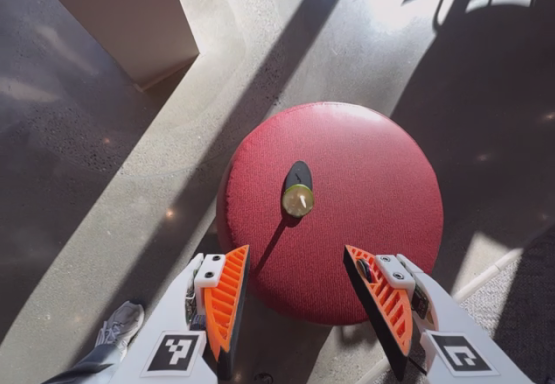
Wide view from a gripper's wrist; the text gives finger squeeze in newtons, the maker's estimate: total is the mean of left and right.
{"total": 0.0}